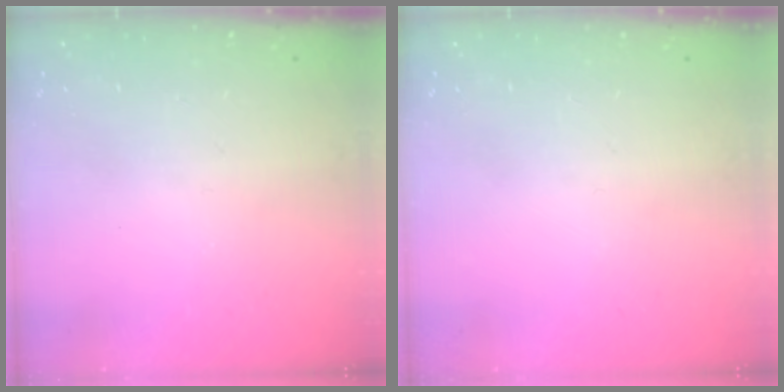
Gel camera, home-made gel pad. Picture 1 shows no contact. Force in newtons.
{"total": 0.0}